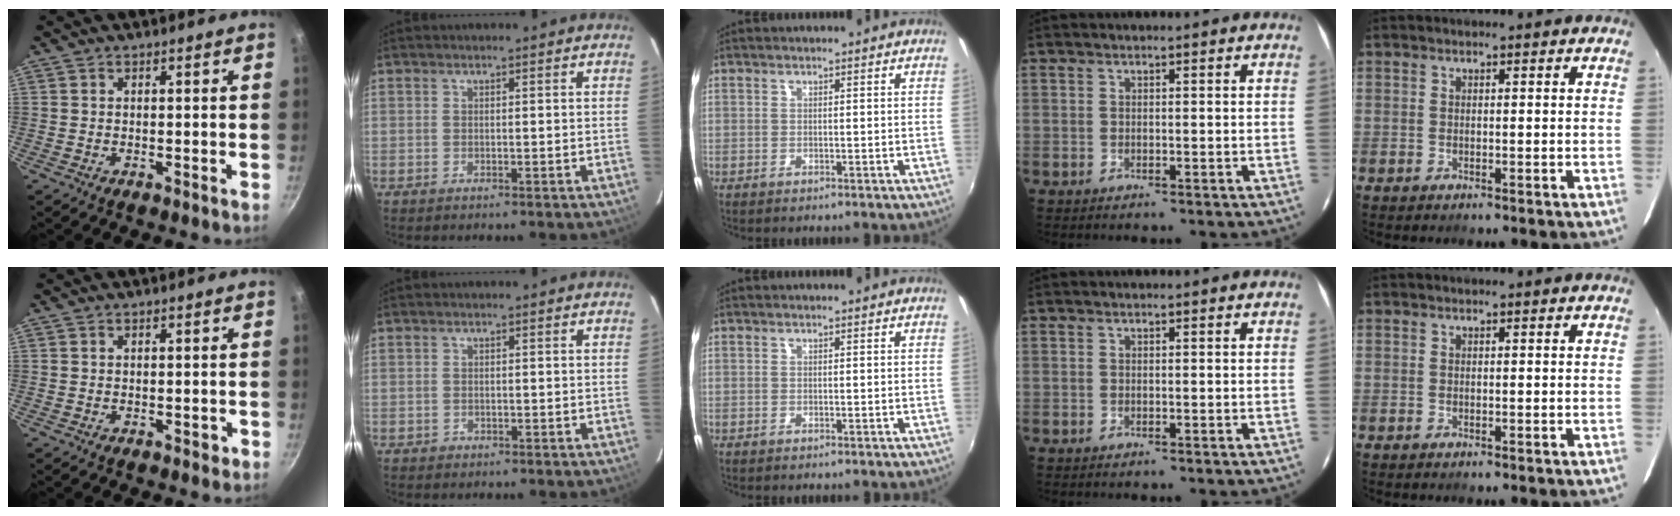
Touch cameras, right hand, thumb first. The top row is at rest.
{"thumb": {"total": 1.0, "force": [-0.3, 0.7, 0.6], "torque": [-0.003, 0.004, -0.003]}, "index": {"total": 1.0, "force": [-0.5, 0.9, 0.0], "torque": [0.003, 0.003, -0.002]}}